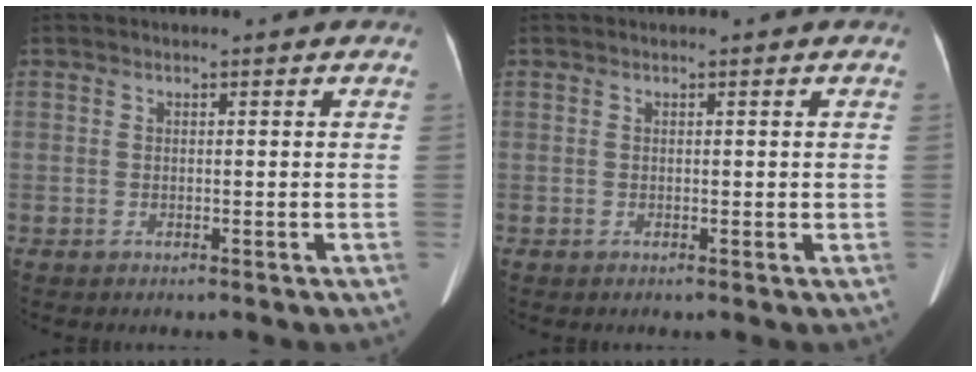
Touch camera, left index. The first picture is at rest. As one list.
[{"total": 0.7, "force": [0.3, 0.3, 0.5], "torque": [-0.006, 0.000, 0.003]}]